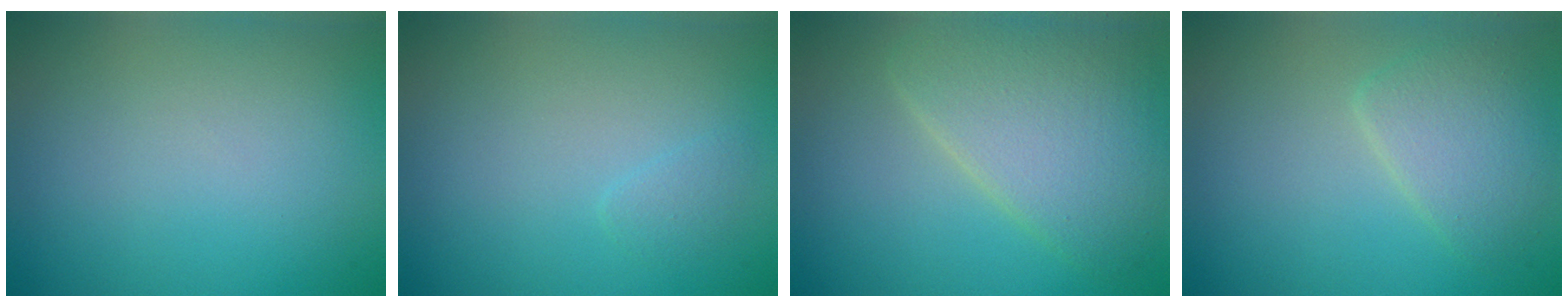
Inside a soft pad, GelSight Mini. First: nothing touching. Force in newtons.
{"total": 0.7, "press": 0.7, "slide": 0.1}
{"total": 5.9, "press": 5.9, "slide": 0.3}
{"total": 2.9, "press": 2.9, "slide": 0.1}